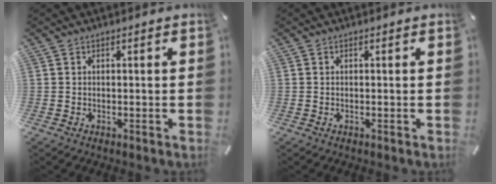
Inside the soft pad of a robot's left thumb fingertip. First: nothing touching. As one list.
[{"total": 0.0}]